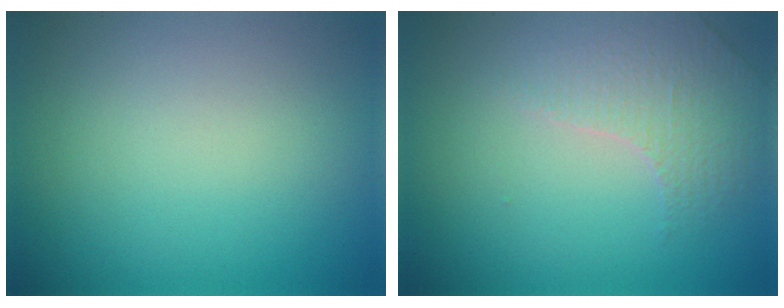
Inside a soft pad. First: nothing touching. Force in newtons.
{"total": 1.8, "press": 1.6, "slide": 0.8}